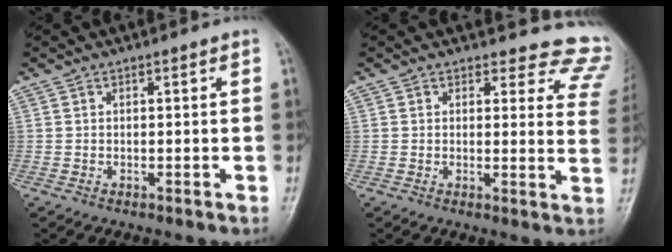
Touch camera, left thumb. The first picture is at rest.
{"total": 12.4, "force": [11.8, 4.1, 0.2], "torque": [0.059, -0.103, 0.086]}